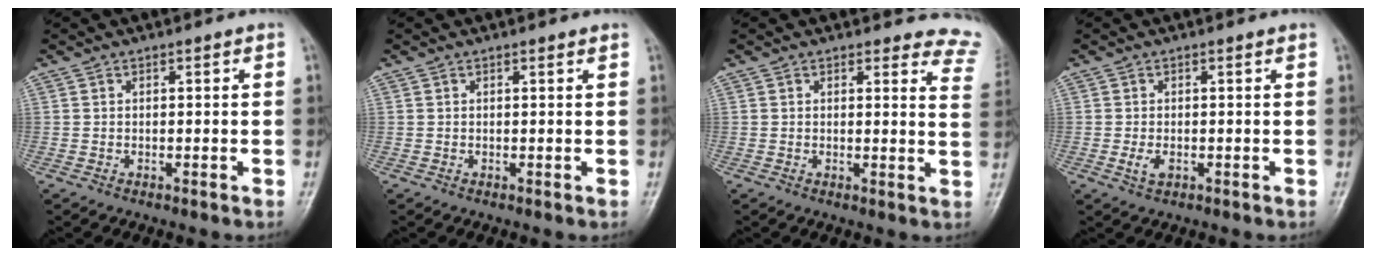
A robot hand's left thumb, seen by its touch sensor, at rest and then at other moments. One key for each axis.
{"total": 0.6, "fx": 0.6, "fy": 0.0, "fz": 0.3, "tx": -0.008, "ty": 0.001, "tz": 0.008}
{"total": 10.0, "fx": 9.6, "fy": 2.8, "fz": 0.6, "tx": 0.053, "ty": -0.077, "tz": 0.061}
{"total": 2.5, "fx": -0.3, "fy": 1.3, "fz": 2.1, "tx": -0.040, "ty": -0.002, "tz": -0.001}